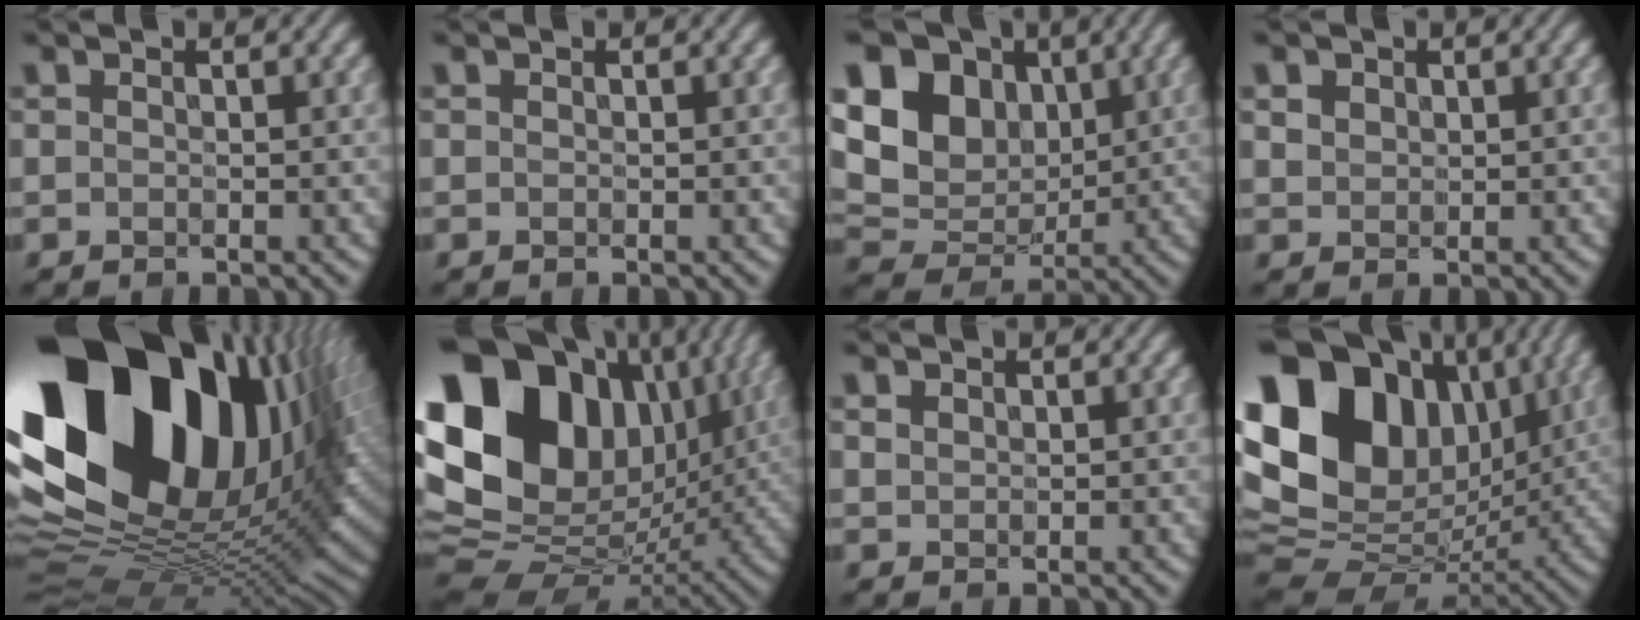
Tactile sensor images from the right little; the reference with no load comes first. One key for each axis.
{"total": 0.0}
{"total": 12.3, "fx": 3.6, "fy": 9.2, "fz": 7.3, "tx": -0.158, "ty": 0.027, "tz": 0.057}
{"total": 1.5, "fx": 0.8, "fy": 1.2, "fz": 0.5, "tx": -0.022, "ty": -0.003, "tz": 0.024}
{"total": 21.9, "fx": 7.7, "fy": 13.2, "fz": 15.7, "tx": -0.323, "ty": 0.005, "tz": 0.150}
{"total": 19.4, "fx": 4.5, "fy": 14.2, "fz": 12.5, "tx": -0.277, "ty": 0.014, "tz": 0.092}
{"total": 0.8, "fx": 0.6, "fy": 0.5, "fz": 0.2, "tx": -0.010, "ty": 0.002, "tz": 0.014}
{"total": 18.0, "fx": 5.2, "fy": 12.9, "fz": 11.3, "tx": -0.237, "ty": 0.026, "tz": 0.091}